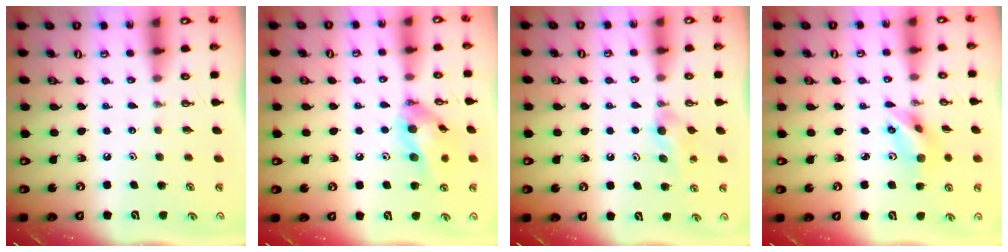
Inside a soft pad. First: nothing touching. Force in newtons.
{"total": 13.4, "press": 13.1, "slide": 2.6}
{"total": 4.7, "press": 4.7, "slide": 0.3}
{"total": 7.6, "press": 7.1, "slide": 2.9}